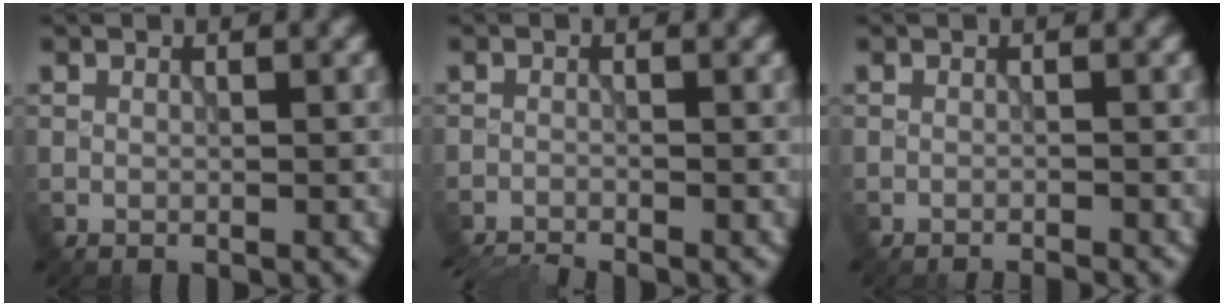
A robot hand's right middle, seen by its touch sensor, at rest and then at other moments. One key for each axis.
{"total": 4.0, "fx": -3.9, "fy": 0.3, "fz": 1.0, "tx": -0.024, "ty": -0.018, "tz": -0.072}
{"total": 1.5, "fx": -1.4, "fy": 0.1, "fz": 0.6, "tx": 0.000, "ty": -0.001, "tz": -0.024}